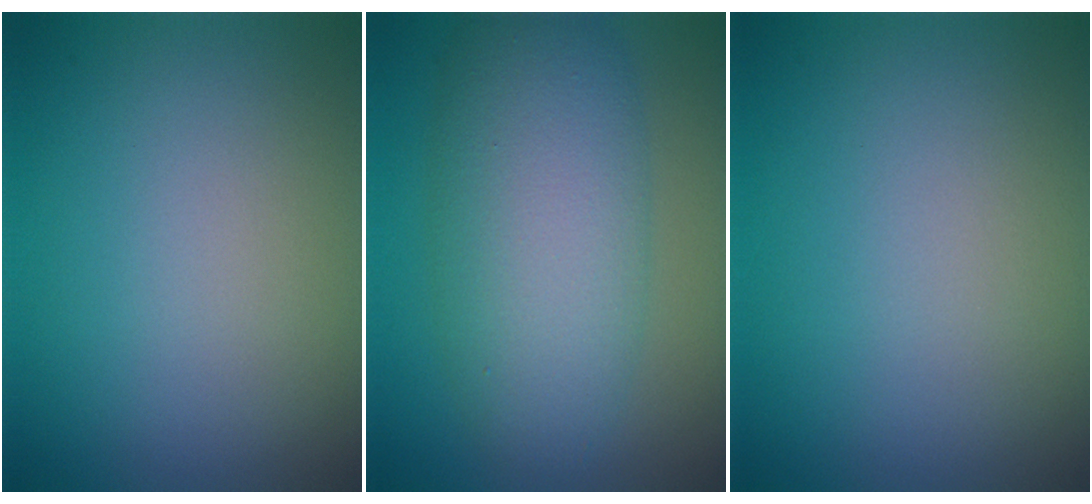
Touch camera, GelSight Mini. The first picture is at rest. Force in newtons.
{"total": 7.9, "press": 7.9, "slide": 0.1}
{"total": 0.0}